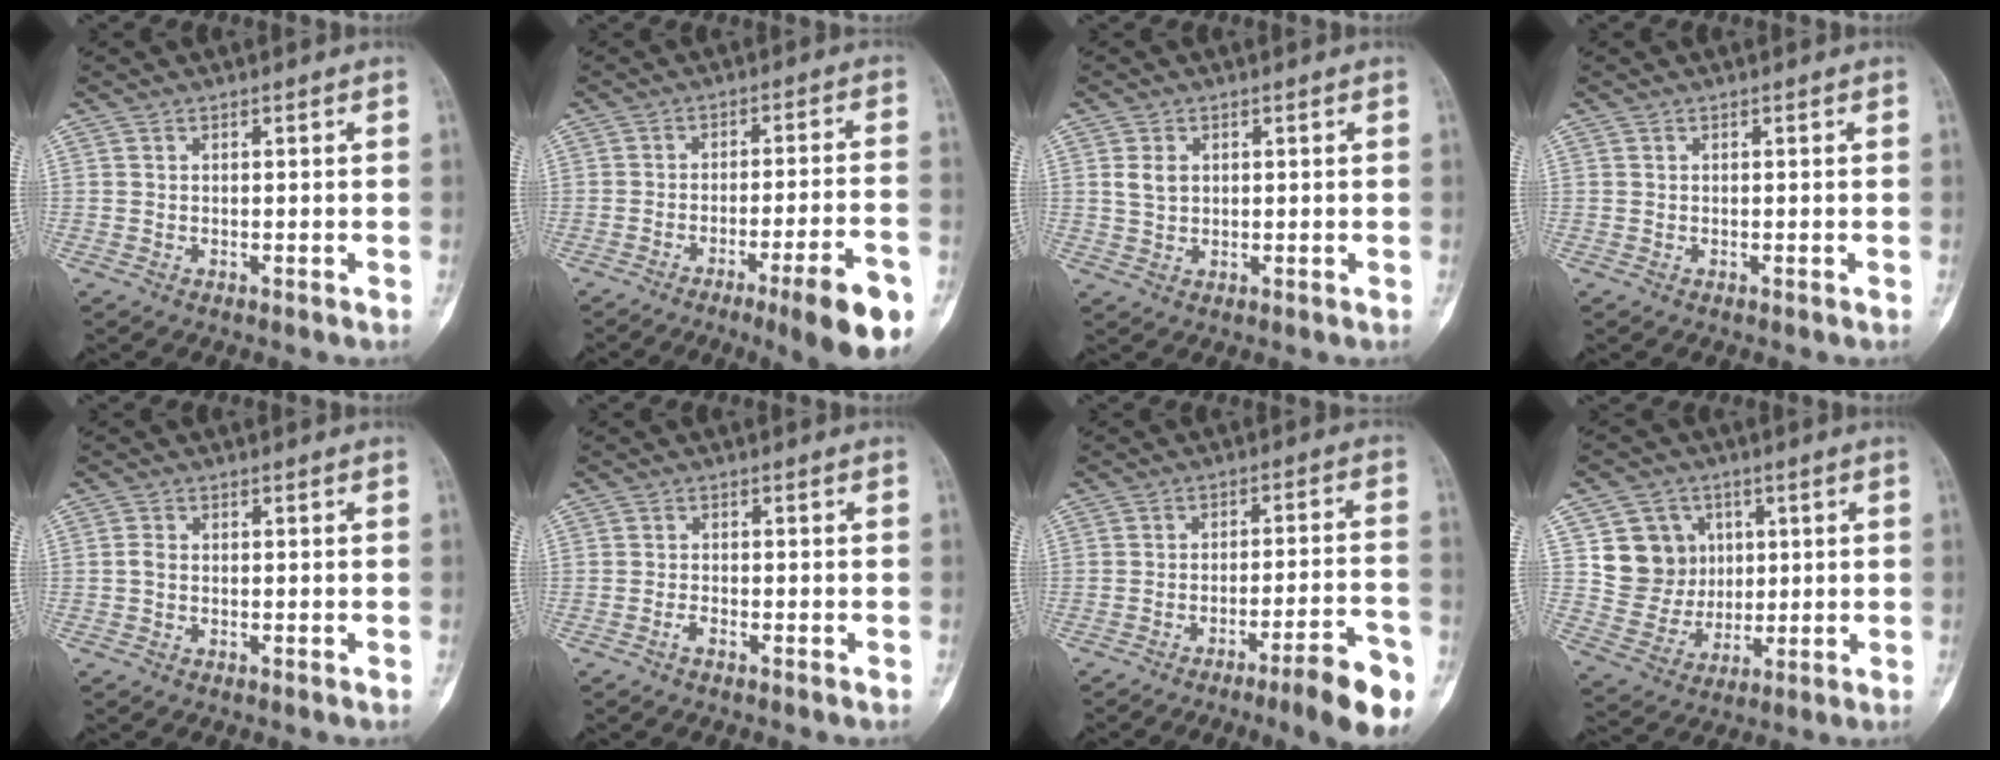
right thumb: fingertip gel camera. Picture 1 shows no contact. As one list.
[{"total": 13.4, "force": [-7.0, 1.5, 11.3], "torque": [-0.150, 0.026, -0.095]}, {"total": 3.0, "force": [0.8, 2.2, 1.9], "torque": [-0.029, 0.000, 0.018]}, {"total": 0.0}, {"total": 1.2, "force": [-0.3, 0.8, 0.8], "torque": [-0.017, 0.001, -0.007]}, {"total": 1.3, "force": [-1.0, 0.3, 0.9], "torque": [-0.020, 0.003, -0.021]}, {"total": 12.0, "force": [-7.1, 1.5, 9.5], "torque": [-0.133, 0.040, -0.099]}, {"total": 10.7, "force": [2.8, 10.0, 2.7], "torque": [-0.004, -0.005, 0.061]}]